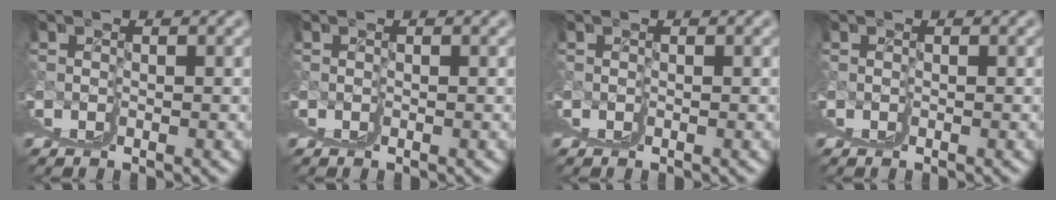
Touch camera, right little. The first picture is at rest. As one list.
[{"total": 0.0}, {"total": 0.0}, {"total": 0.0}]